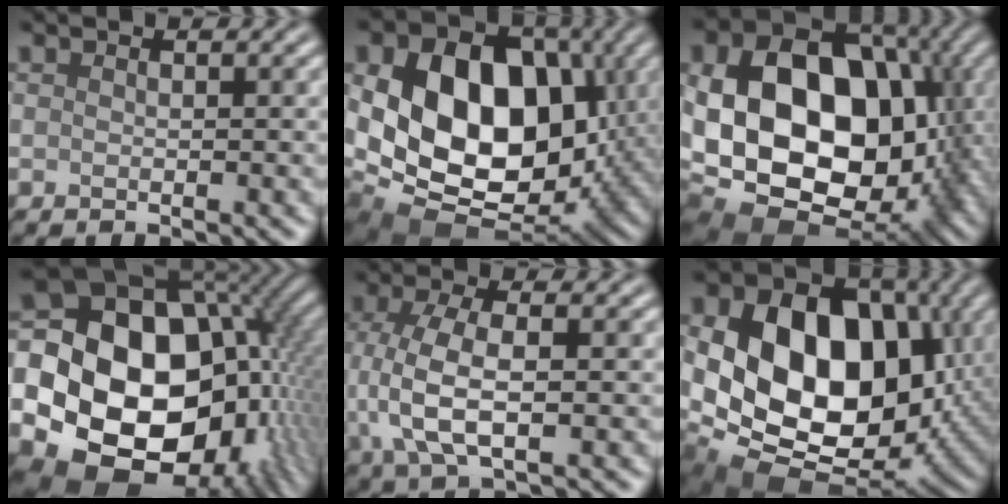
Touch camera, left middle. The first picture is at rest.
{"total": 16.0, "force": [1.1, 11.4, 11.2], "torque": [-0.182, -0.007, 0.016]}
{"total": 21.0, "force": [-0.8, 15.3, 14.3], "torque": [-0.277, -0.022, 0.011]}
{"total": 23.0, "force": [-1.7, 18.7, 13.4], "torque": [-0.228, 0.001, -0.047]}
{"total": 6.0, "force": [-0.3, 2.6, 5.4], "torque": [-0.121, -0.003, -0.004]}
{"total": 16.1, "force": [1.4, 11.7, 11.0], "torque": [-0.174, -0.003, 0.016]}